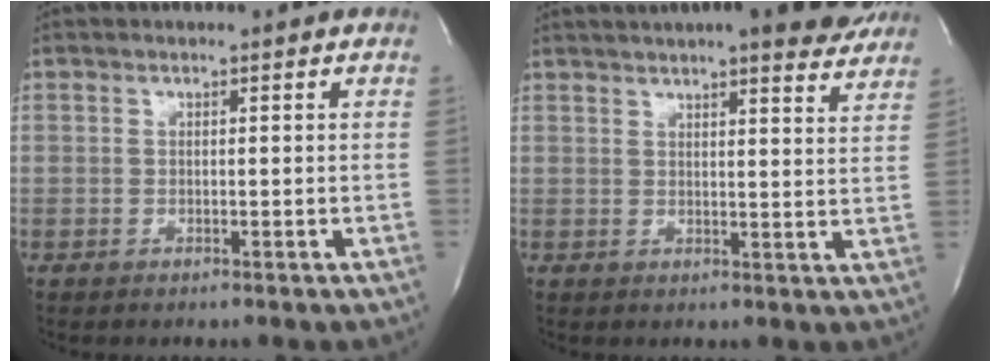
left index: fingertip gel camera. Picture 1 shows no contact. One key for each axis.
{"total": 16.6, "fx": 14.4, "fy": 2.4, "fz": 8.0, "tx": -0.118, "ty": 0.018, "tz": 0.178}